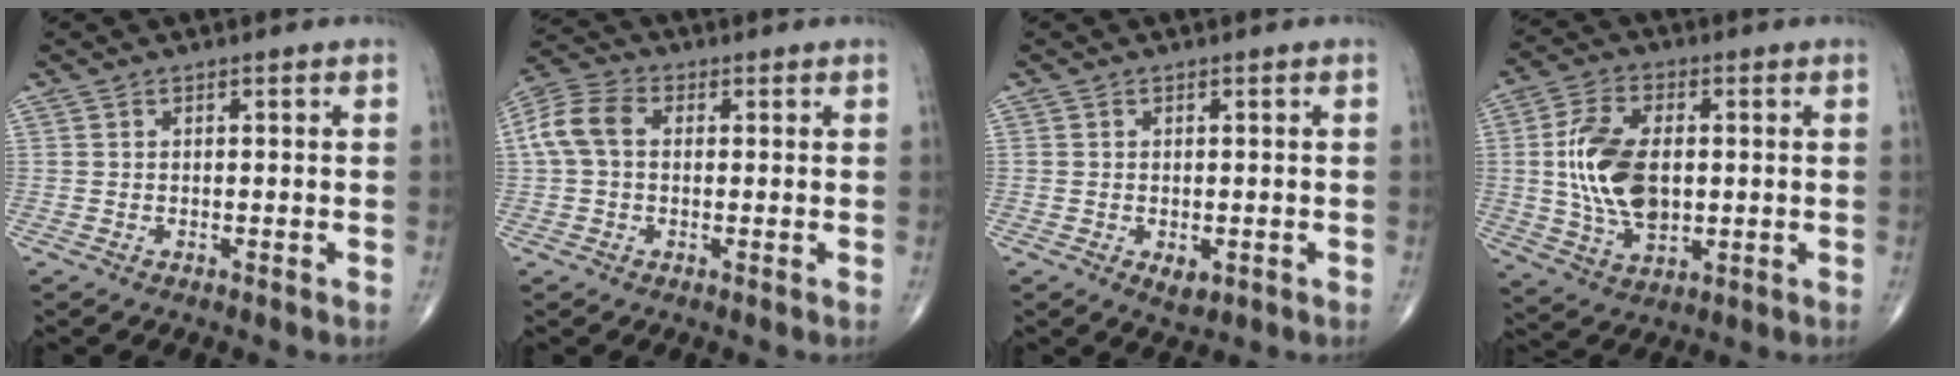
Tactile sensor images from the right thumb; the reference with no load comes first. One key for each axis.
{"total": 7.7, "fx": 0.8, "fy": 5.4, "fz": 5.4, "tx": -0.118, "ty": 0.027, "tz": 0.011}
{"total": 2.5, "fx": -0.7, "fy": 1.6, "fz": 1.8, "tx": -0.021, "ty": -0.003, "tz": -0.003}
{"total": 14.0, "fx": 0.6, "fy": 8.1, "fz": 11.3, "tx": -0.209, "ty": -0.002, "tz": 0.016}